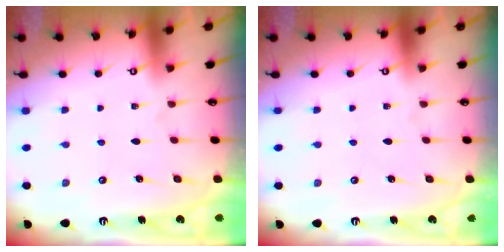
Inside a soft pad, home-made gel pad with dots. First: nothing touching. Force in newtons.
{"total": 0.0}